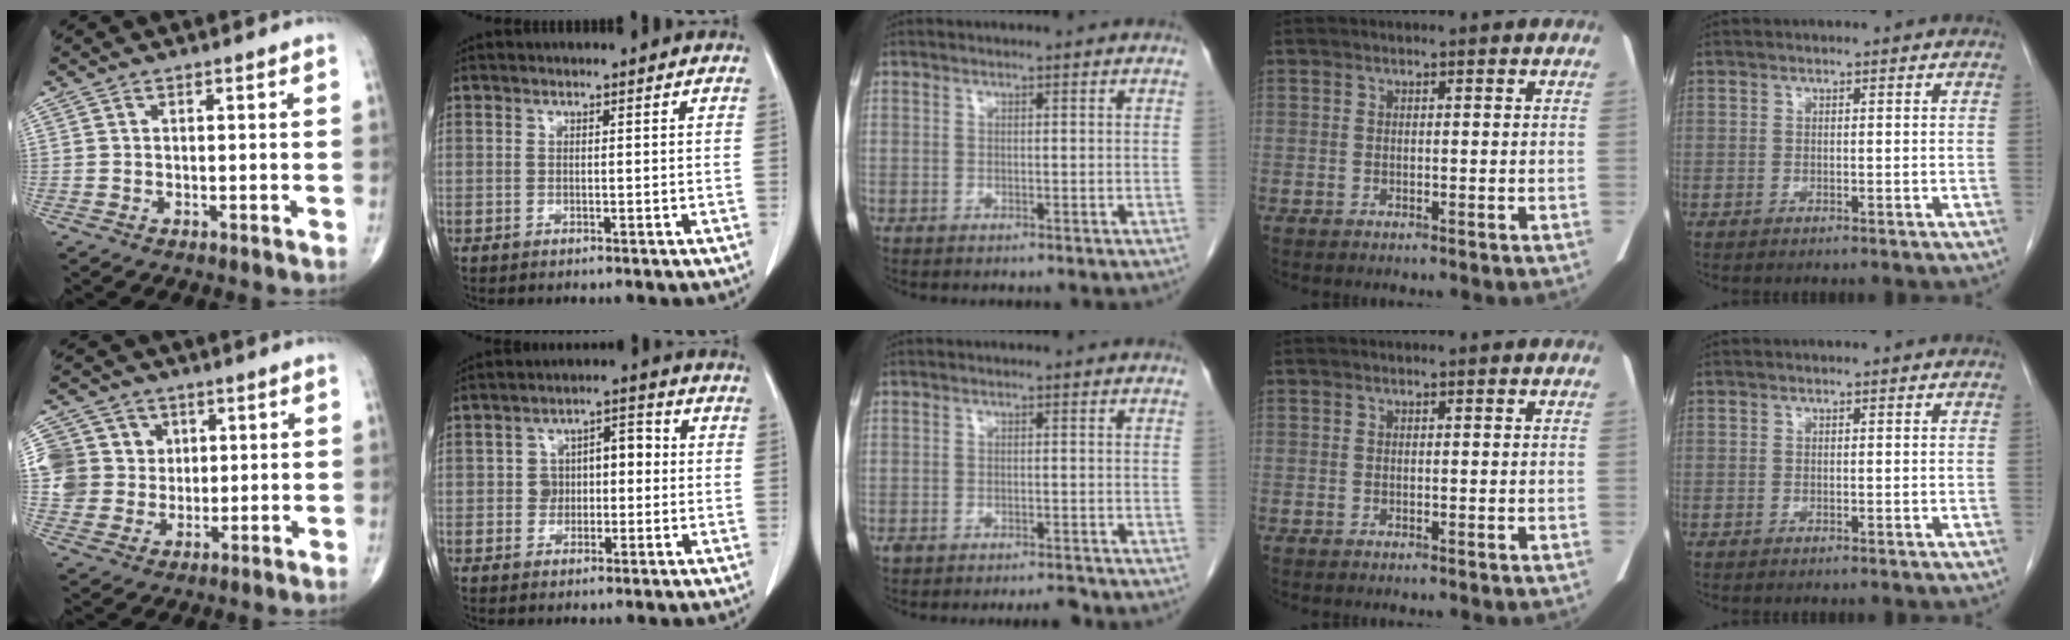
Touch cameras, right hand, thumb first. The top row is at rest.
{"thumb": {"total": 10.2, "force": [2.3, 9.6, 2.4], "torque": [-0.016, 0.009, 0.045]}, "index": {"total": 5.5, "force": [-0.3, 4.1, 3.7], "torque": [-0.059, 0.037, -0.001]}, "middle": {"total": 3.0, "force": [-2.7, 0.7, 1.1], "torque": [-0.020, 0.000, -0.040]}}